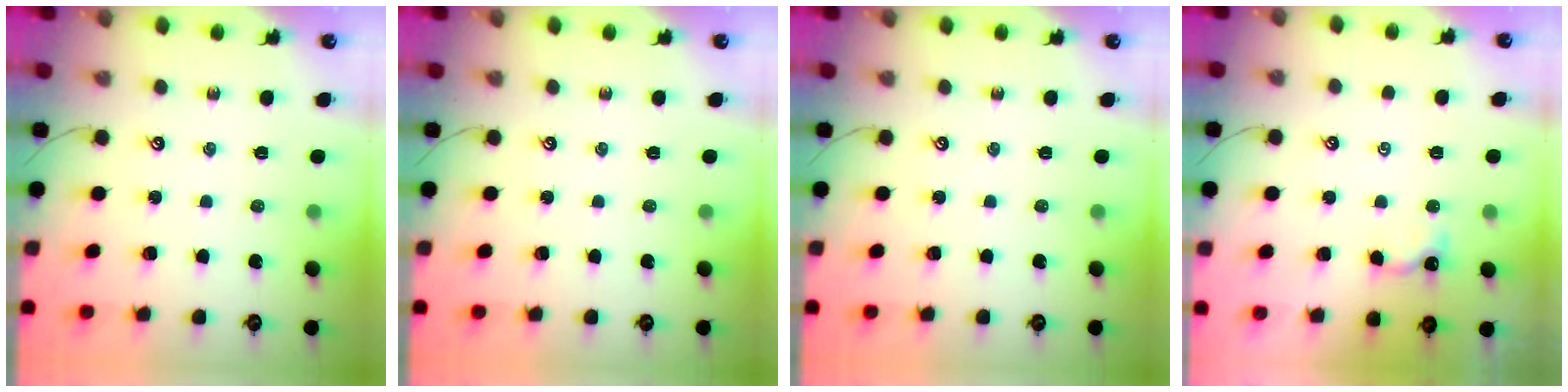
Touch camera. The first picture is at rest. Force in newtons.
{"total": 0.0}
{"total": 0.0}
{"total": 1.3, "press": 1.3, "slide": 0.3}